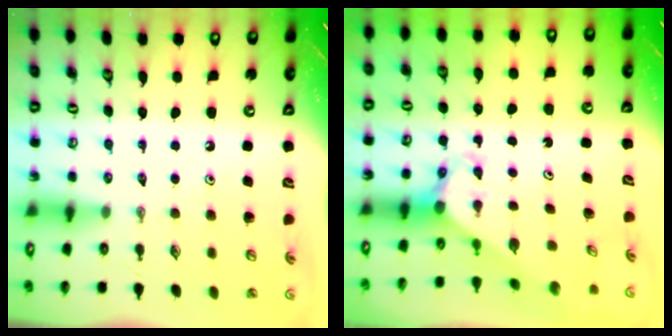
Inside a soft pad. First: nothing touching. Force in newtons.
{"total": 3.1, "press": 3.1, "slide": 0.2}